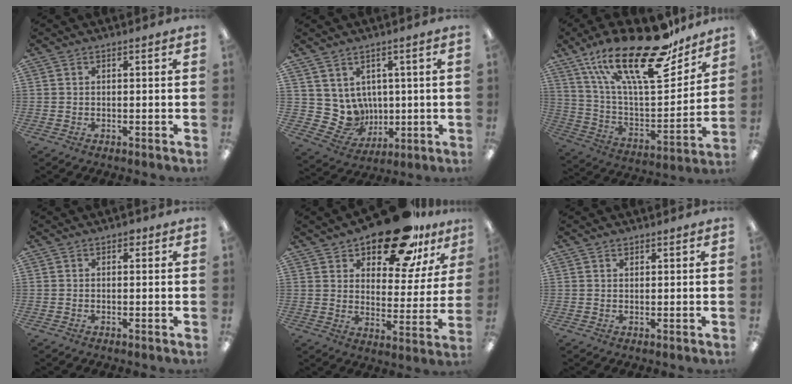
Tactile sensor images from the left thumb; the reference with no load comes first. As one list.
[{"total": 7.8, "force": [3.3, 6.9, 1.4], "torque": [-0.057, -0.030, 0.076]}, {"total": 28.8, "force": [18.5, 10.4, 19.5], "torque": [-0.343, -0.105, 0.313]}, {"total": 1.0, "force": [0.5, 0.6, 0.5], "torque": [-0.003, -0.001, 0.007]}, {"total": 19.5, "force": [14.9, 7.8, 9.8], "torque": [-0.152, -0.091, 0.256]}, {"total": 0.9, "force": [0.8, 0.4, 0.1], "torque": [-0.003, 0.000, 0.016]}]